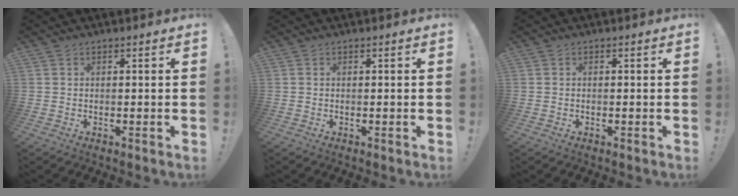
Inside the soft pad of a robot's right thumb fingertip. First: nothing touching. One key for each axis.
{"total": 0.0}
{"total": 0.0}